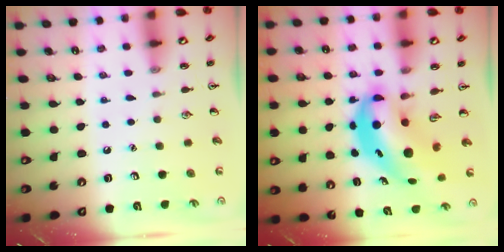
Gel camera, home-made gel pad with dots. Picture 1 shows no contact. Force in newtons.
{"total": 8.2, "press": 7.9, "slide": 2.1}